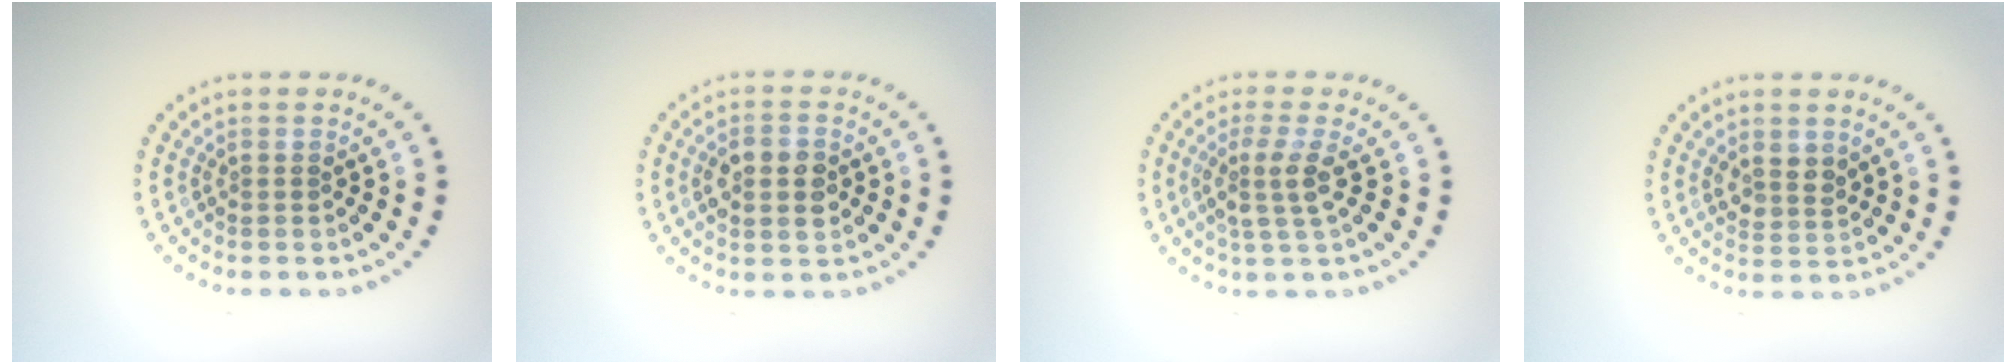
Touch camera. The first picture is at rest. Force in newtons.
{"total": 3.4, "press": 3.4, "slide": 0.1}
{"total": 2.7, "press": 2.2, "slide": 1.6}
{"total": 2.0, "press": 1.8, "slide": 0.9}